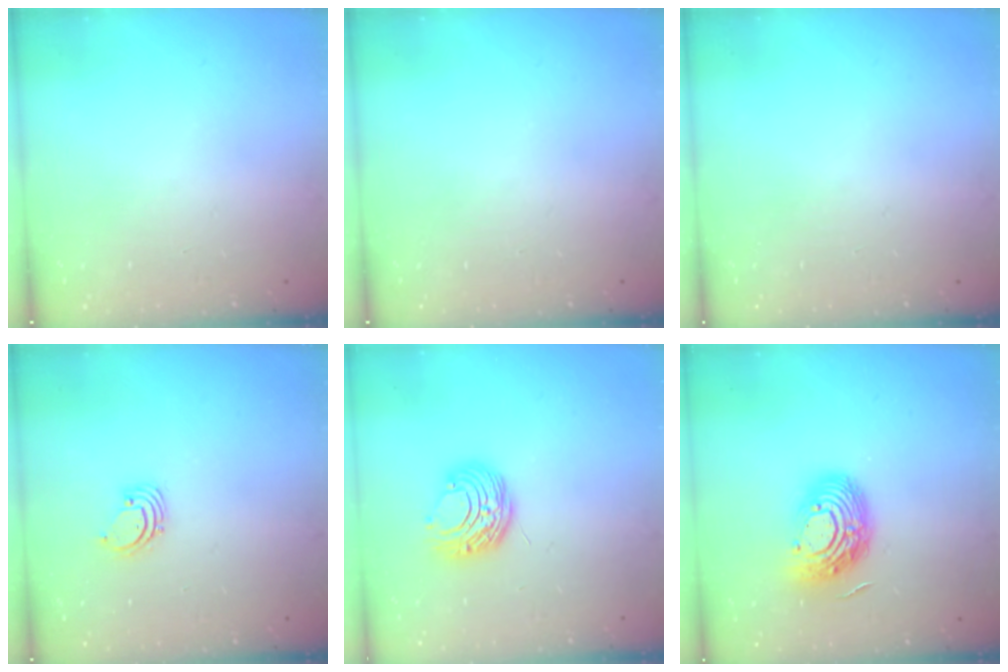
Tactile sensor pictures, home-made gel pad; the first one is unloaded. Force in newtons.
{"total": 0.0}
{"total": 0.0}
{"total": 1.4, "press": 1.4, "slide": 0.1}
{"total": 9.5, "press": 9.4, "slide": 0.9}
{"total": 14.5, "press": 14.5, "slide": 1.0}